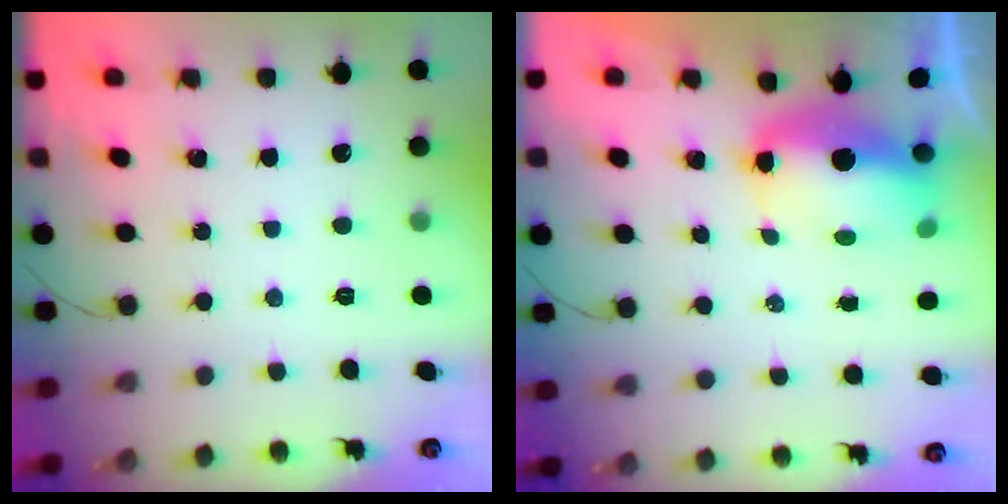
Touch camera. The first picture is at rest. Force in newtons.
{"total": 10.1, "press": 9.9, "slide": 2.1}